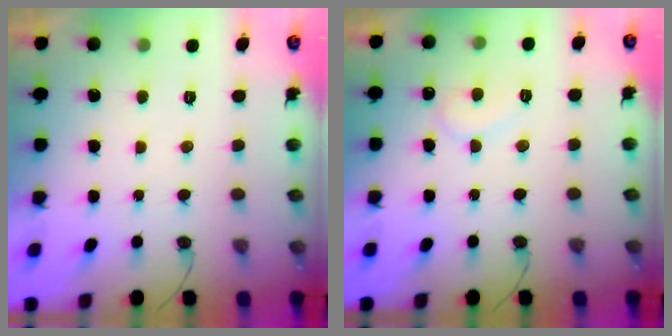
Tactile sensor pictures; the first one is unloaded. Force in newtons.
{"total": 6.7, "press": 6.7, "slide": 0.5}